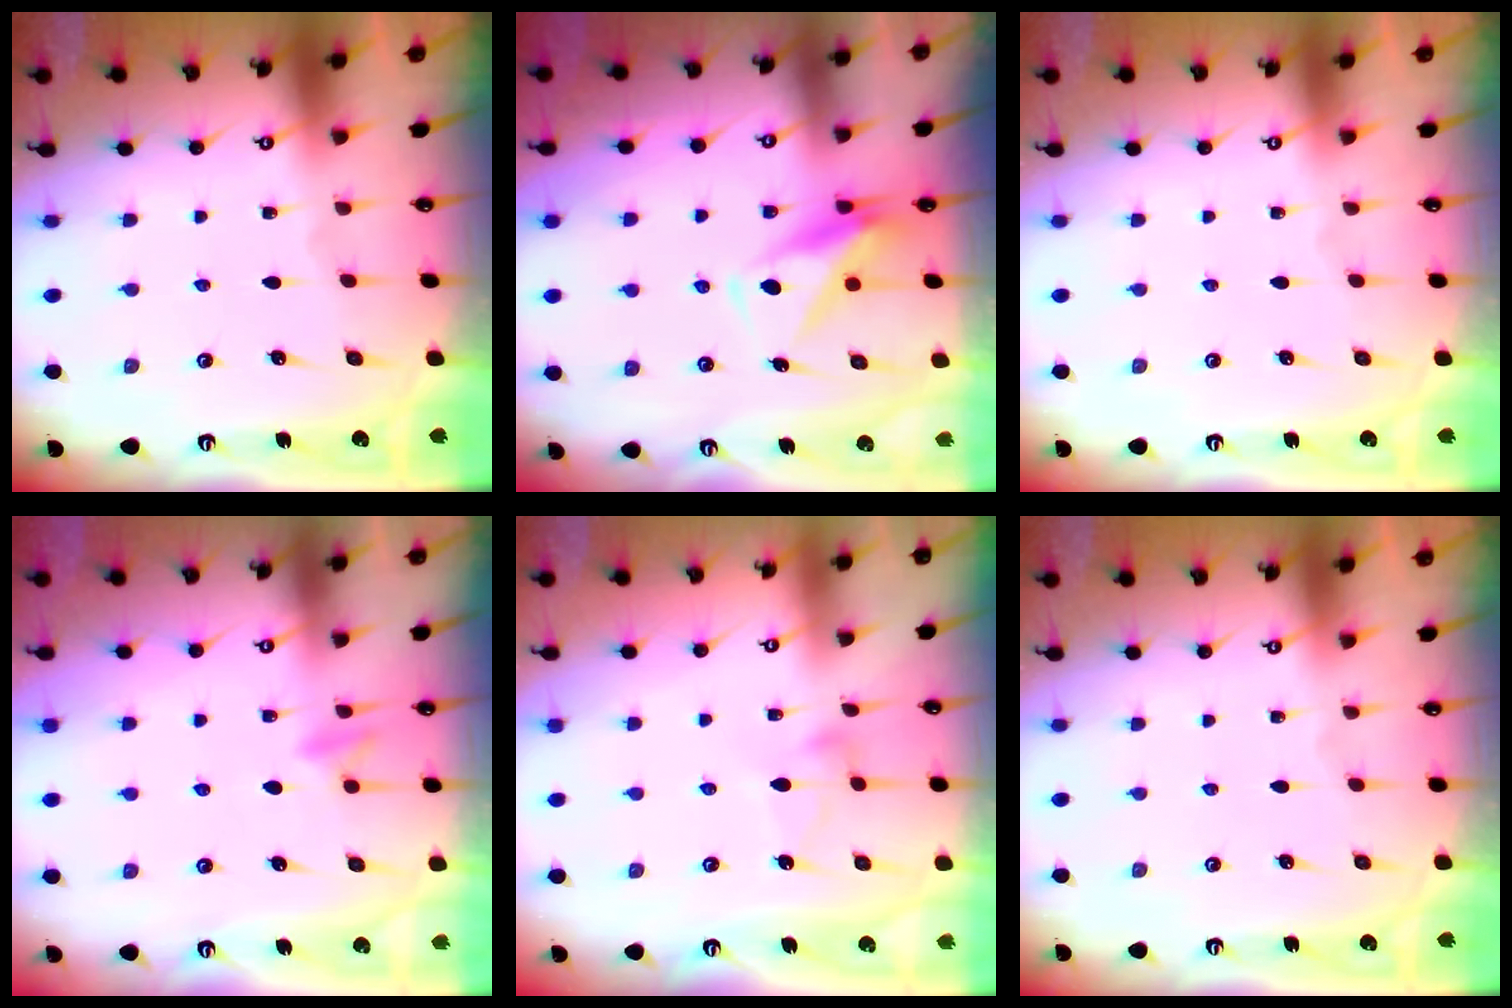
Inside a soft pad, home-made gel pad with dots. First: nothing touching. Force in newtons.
{"total": 7.5, "press": 7.4, "slide": 1.2}
{"total": 0.0}
{"total": 4.9, "press": 4.8, "slide": 0.9}
{"total": 4.5, "press": 4.5, "slide": 0.3}
{"total": 0.0}